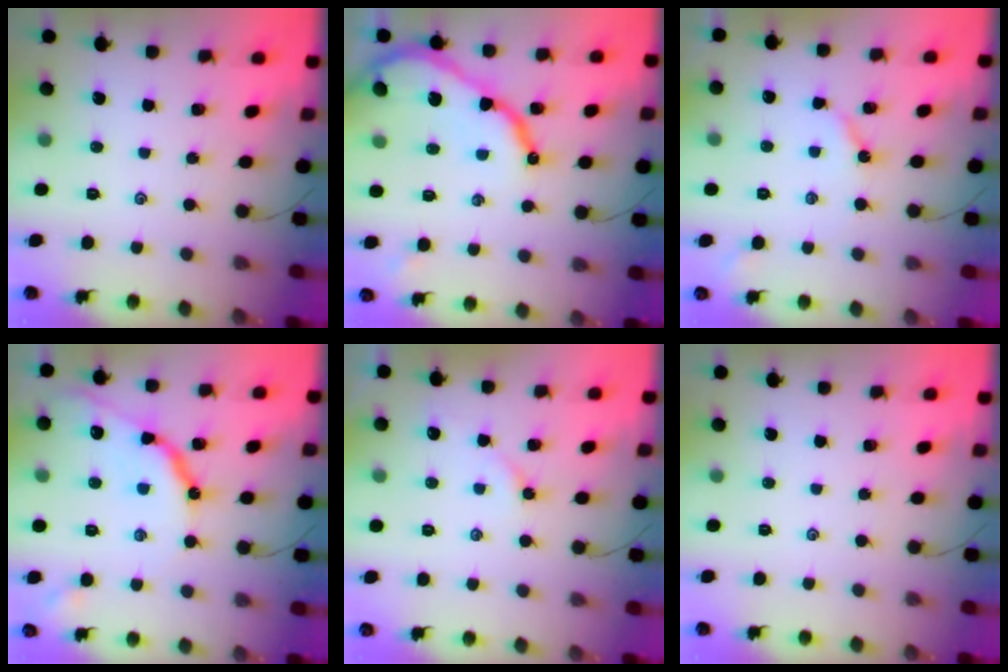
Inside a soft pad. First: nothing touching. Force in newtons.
{"total": 14.2, "press": 14.2, "slide": 1.6}
{"total": 4.0, "press": 4.0, "slide": 0.3}
{"total": 12.5, "press": 12.4, "slide": 1.3}
{"total": 3.9, "press": 3.9, "slide": 0.6}
{"total": 0.0}